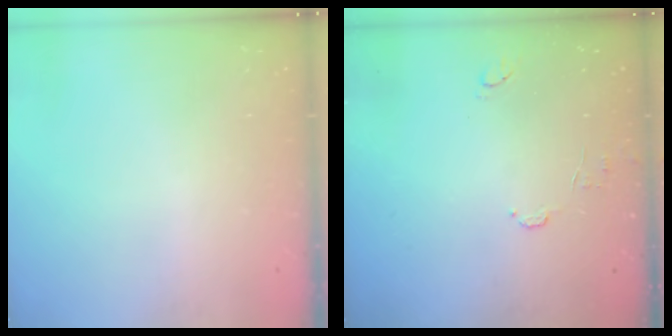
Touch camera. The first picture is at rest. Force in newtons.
{"total": 6.4, "press": 6.4, "slide": 0.6}